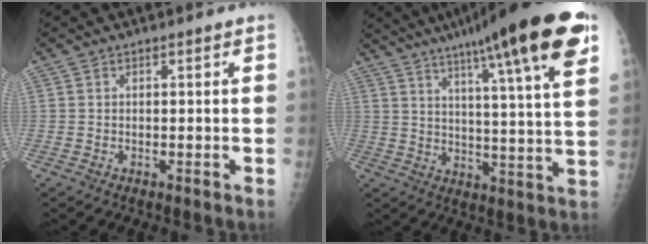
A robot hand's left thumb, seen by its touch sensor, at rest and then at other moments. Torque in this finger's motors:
{"motor_torque": [1.23, -1.14, 2.28, -0.48, 0.42]}